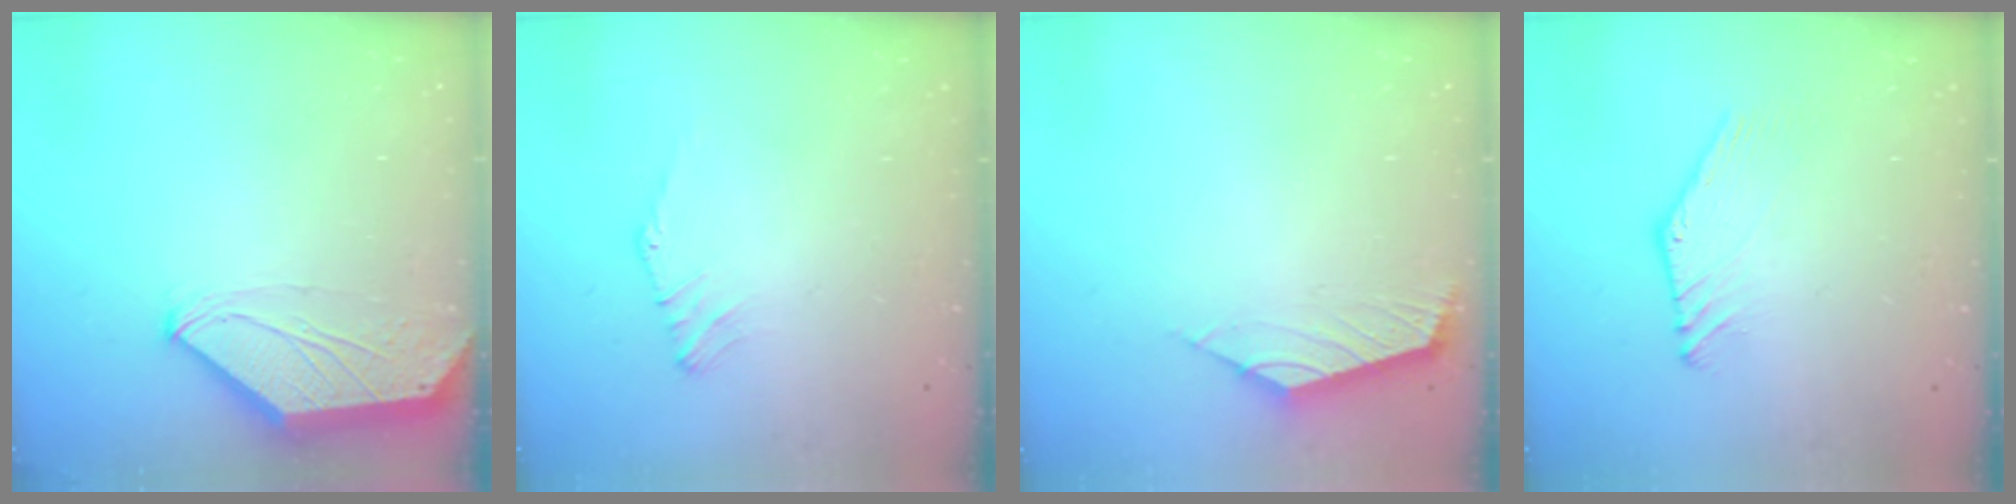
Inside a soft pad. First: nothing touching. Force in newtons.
{"total": 0.9, "press": 0.8, "slide": 0.4}
{"total": 2.5, "press": 2.4, "slide": 0.7}
{"total": 2.2, "press": 2.2, "slide": 0.1}